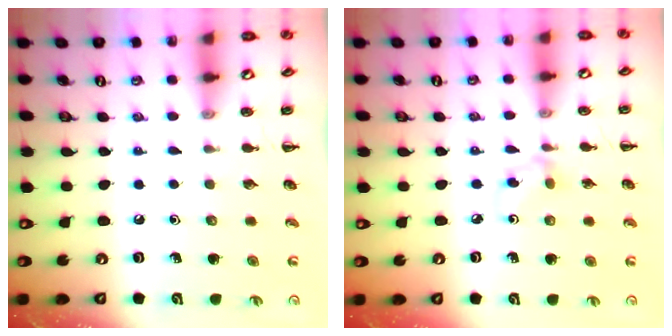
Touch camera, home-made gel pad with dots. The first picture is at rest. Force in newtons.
{"total": 3.9, "press": 3.6, "slide": 1.5}